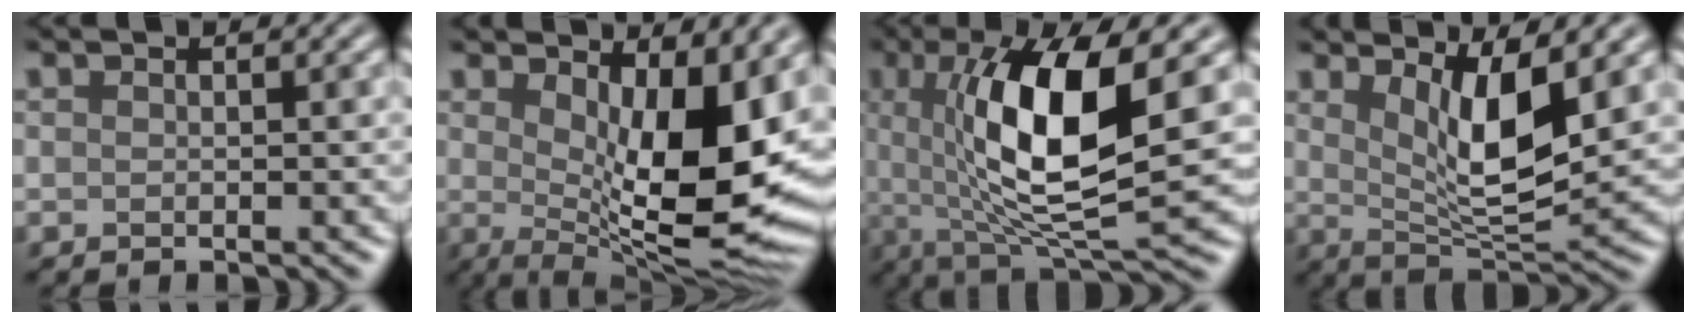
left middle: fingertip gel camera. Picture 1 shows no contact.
{"total": 12.7, "force": [2.4, 4.5, 11.6], "torque": [-0.156, -0.024, 0.042]}
{"total": 11.6, "force": [1.5, 3.3, 11.0], "torque": [-0.177, -0.003, 0.030]}
{"total": 6.7, "force": [2.5, 1.9, 5.9], "torque": [-0.104, -0.017, 0.047]}